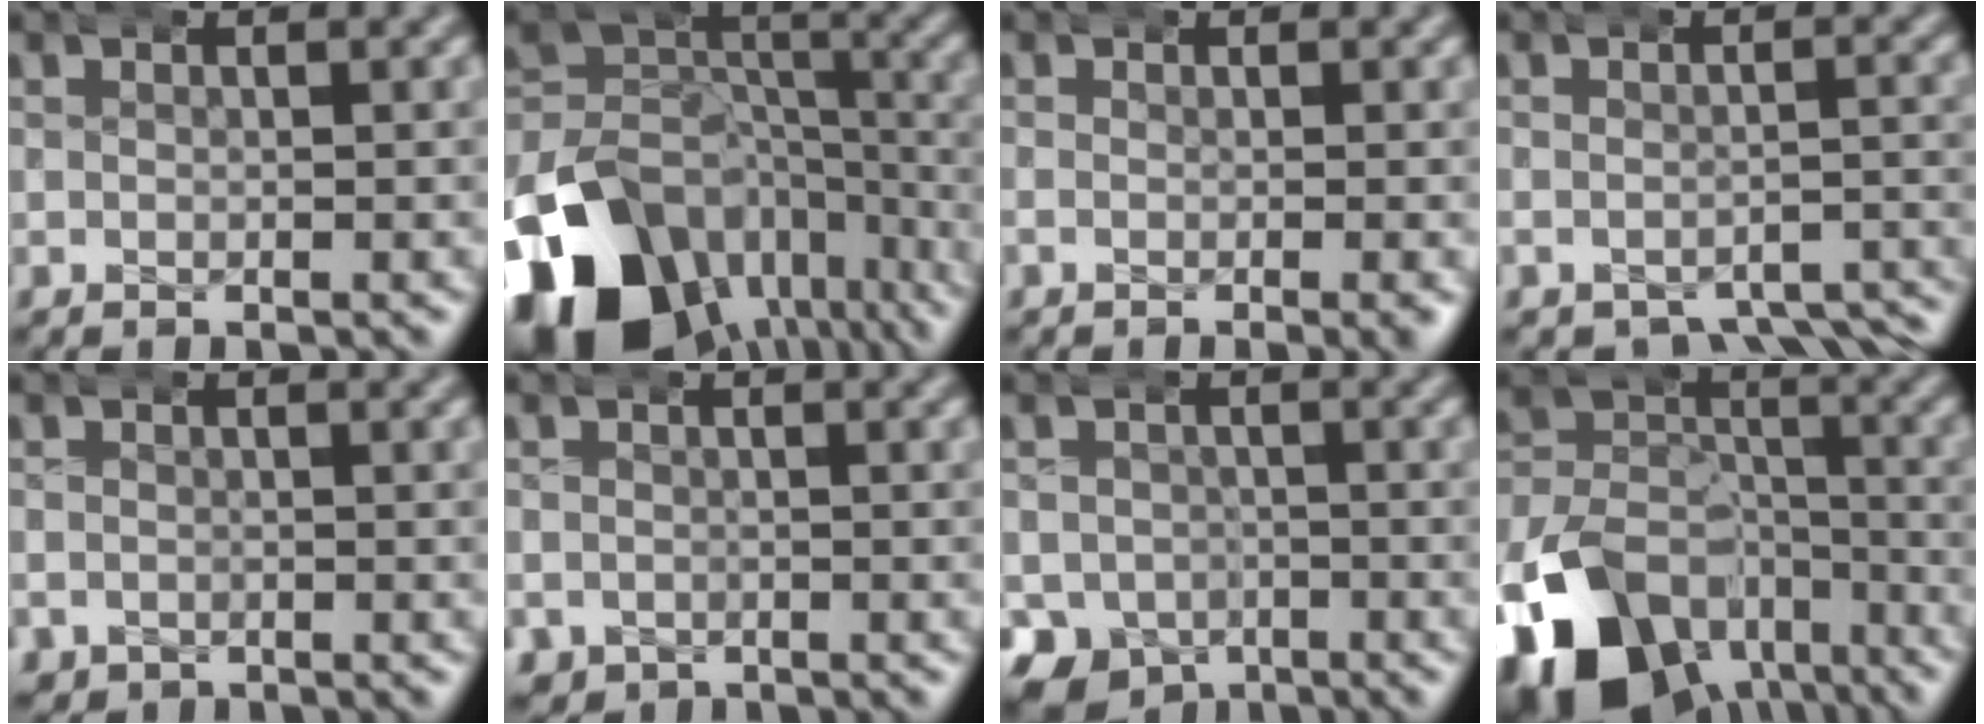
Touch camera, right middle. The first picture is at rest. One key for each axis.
{"total": 16.9, "fx": -8.5, "fy": 11.2, "fz": 9.3, "tx": -0.128, "ty": -0.042, "tz": -0.128}
{"total": 0.9, "fx": -0.3, "fy": -0.2, "fz": 0.8, "tx": -0.009, "ty": 0.004, "tz": -0.010}
{"total": 6.4, "fx": -5.6, "fy": 2.2, "fz": 2.0, "tx": -0.004, "ty": -0.006, "tz": -0.088}
{"total": 1.7, "fx": -0.6, "fy": 1.6, "fz": 0.2, "tx": -0.009, "ty": -0.007, "tz": -0.004}
{"total": 2.6, "fx": -1.0, "fy": 2.4, "fz": 0.4, "tx": -0.014, "ty": -0.014, "tz": -0.008}
{"total": 10.6, "fx": -5.3, "fy": 8.8, "fz": 2.8, "tx": -0.052, "ty": -0.047, "tz": -0.080}
{"total": 14.6, "fx": -8.1, "fy": 9.9, "fz": 7.0, "tx": -0.112, "ty": -0.046, "tz": -0.124}